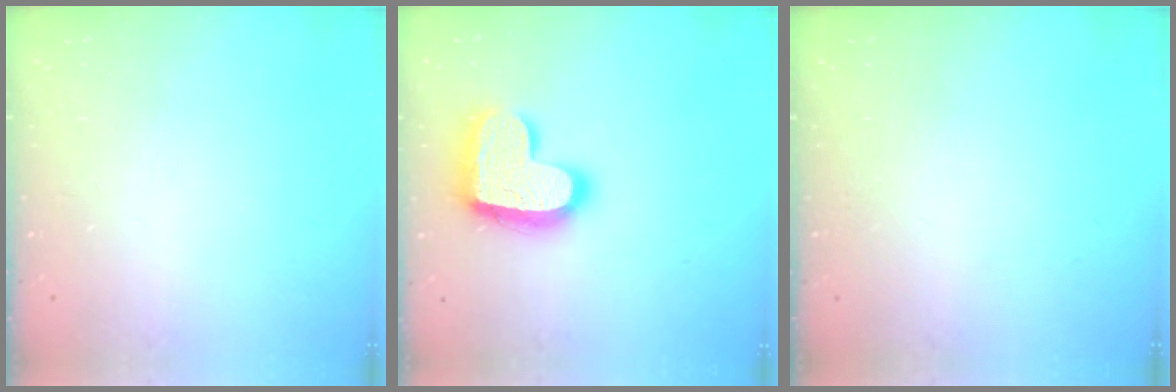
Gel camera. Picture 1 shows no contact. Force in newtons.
{"total": 19.4, "press": 19.3, "slide": 1.4}
{"total": 0.0}